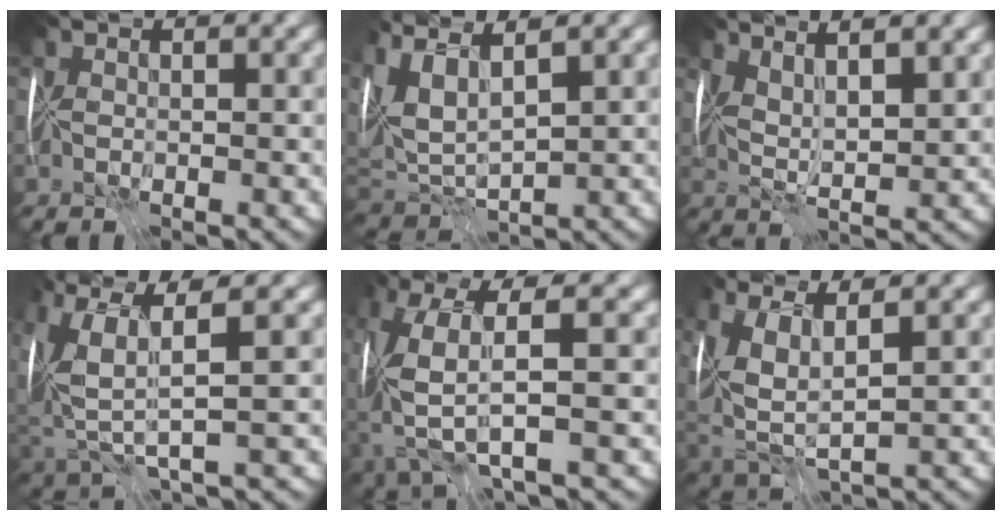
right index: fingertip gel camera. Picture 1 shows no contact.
{"total": 5.4, "force": [2.0, 1.8, 4.7], "torque": [-0.126, -0.003, 0.042]}
{"total": 4.1, "force": [2.7, 0.2, 3.0], "torque": [-0.057, 0.003, 0.045]}
{"total": 4.9, "force": [1.6, 1.3, 4.5], "torque": [-0.116, -0.014, 0.038]}
{"total": 6.6, "force": [-1.0, 1.4, 6.4], "torque": [-0.163, -0.015, -0.018]}
{"total": 6.7, "force": [1.8, 2.9, 5.7], "torque": [-0.142, -0.015, 0.049]}